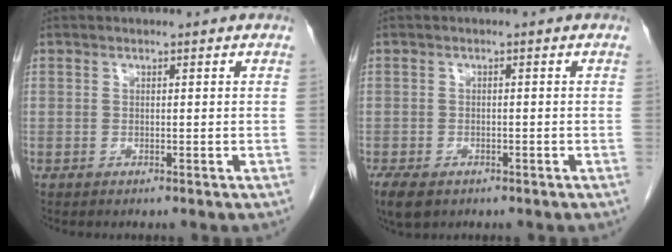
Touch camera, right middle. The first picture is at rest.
{"total": 5.8, "force": [-3.7, 3.3, 3.0], "torque": [-0.063, -0.011, -0.056]}